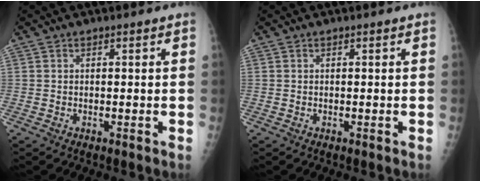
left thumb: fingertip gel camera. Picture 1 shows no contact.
{"total": 0.0}